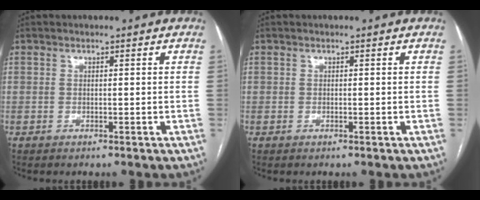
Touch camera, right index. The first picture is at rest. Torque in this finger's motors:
{"motor_torque": [0.17, 0.12, -0.03, 0.01]}